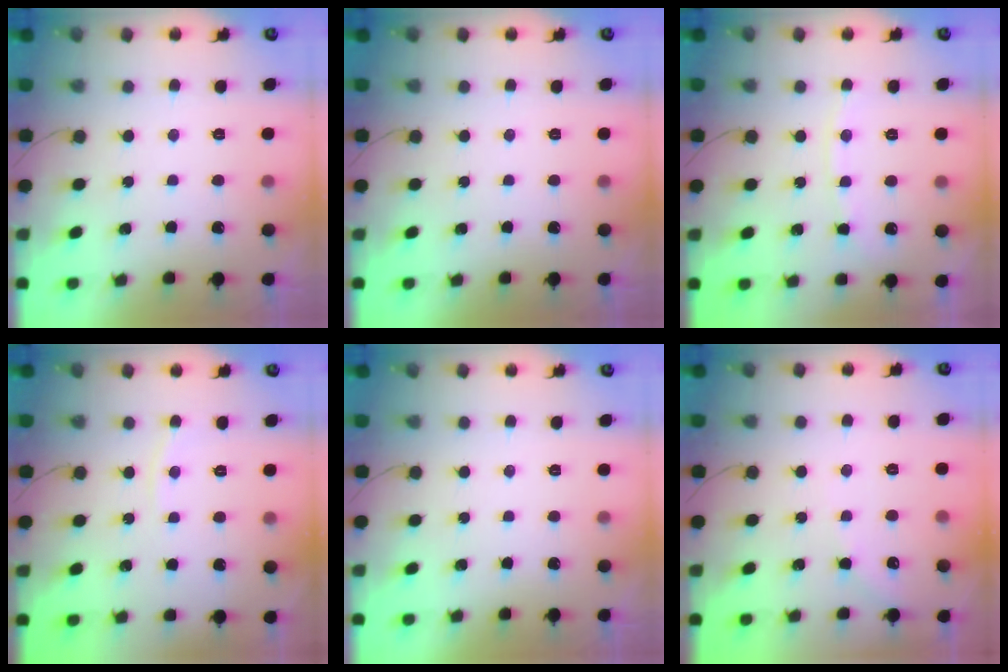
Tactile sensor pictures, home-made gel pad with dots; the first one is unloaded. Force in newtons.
{"total": 0.0}
{"total": 6.2, "press": 6.2, "slide": 0.7}
{"total": 2.9, "press": 2.9, "slide": 0.1}
{"total": 0.0}
{"total": 3.0, "press": 3.0, "slide": 0.5}